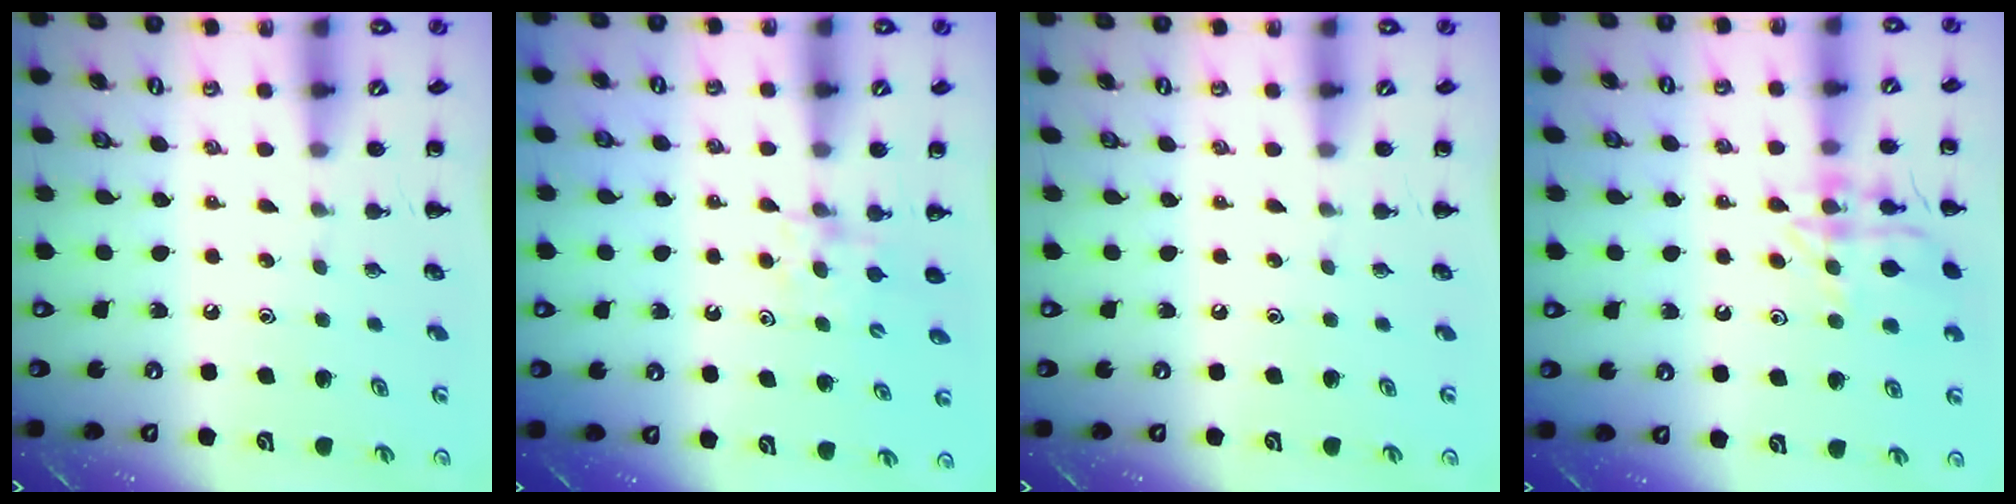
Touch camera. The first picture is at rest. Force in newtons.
{"total": 4.1, "press": 3.9, "slide": 1.4}
{"total": 0.0}
{"total": 14.8, "press": 14.8, "slide": 0.5}